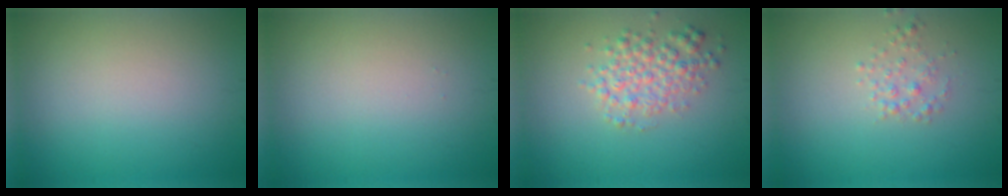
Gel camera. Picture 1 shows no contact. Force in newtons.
{"total": 0.0}
{"total": 3.3, "press": 3.3, "slide": 0.1}
{"total": 1.3, "press": 1.3, "slide": 0.0}